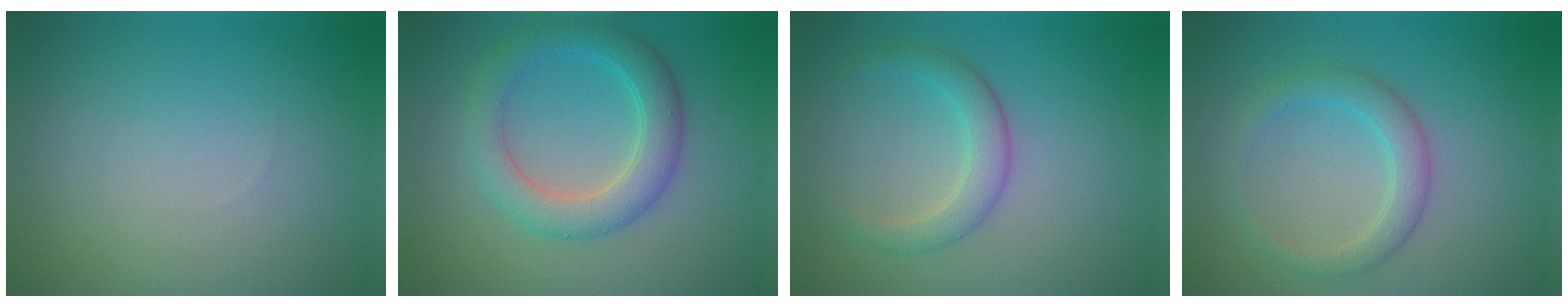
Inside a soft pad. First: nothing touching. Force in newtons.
{"total": 4.5, "press": 4.5, "slide": 0.1}
{"total": 2.7, "press": 2.7, "slide": 0.1}
{"total": 2.8, "press": 2.8, "slide": 0.2}